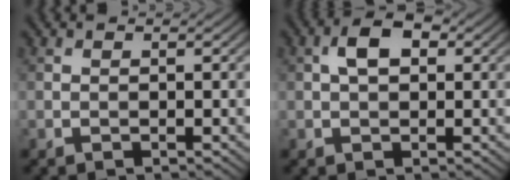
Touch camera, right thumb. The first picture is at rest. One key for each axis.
{"total": 4.1, "fx": 1.0, "fy": 2.3, "fz": 3.2, "tx": -0.059, "ty": 0.010, "tz": 0.012}